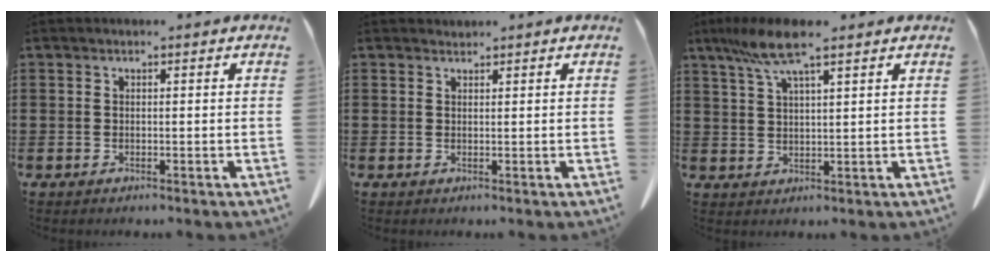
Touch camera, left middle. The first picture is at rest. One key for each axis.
{"total": 0.9, "fx": 0.8, "fy": 0.2, "fz": 0.0, "tx": -0.001, "ty": 0.000, "tz": 0.017}
{"total": 7.6, "fx": 4.9, "fy": 1.2, "fz": 5.7, "tx": -0.122, "ty": -0.001, "tz": 0.088}